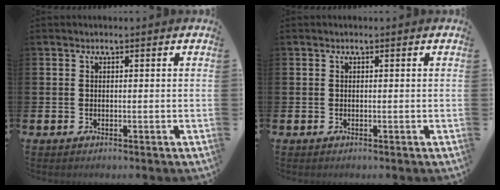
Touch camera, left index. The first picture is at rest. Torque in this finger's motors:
{"motor_torque": [-0.01, 0.00, 0.00, 0.01]}